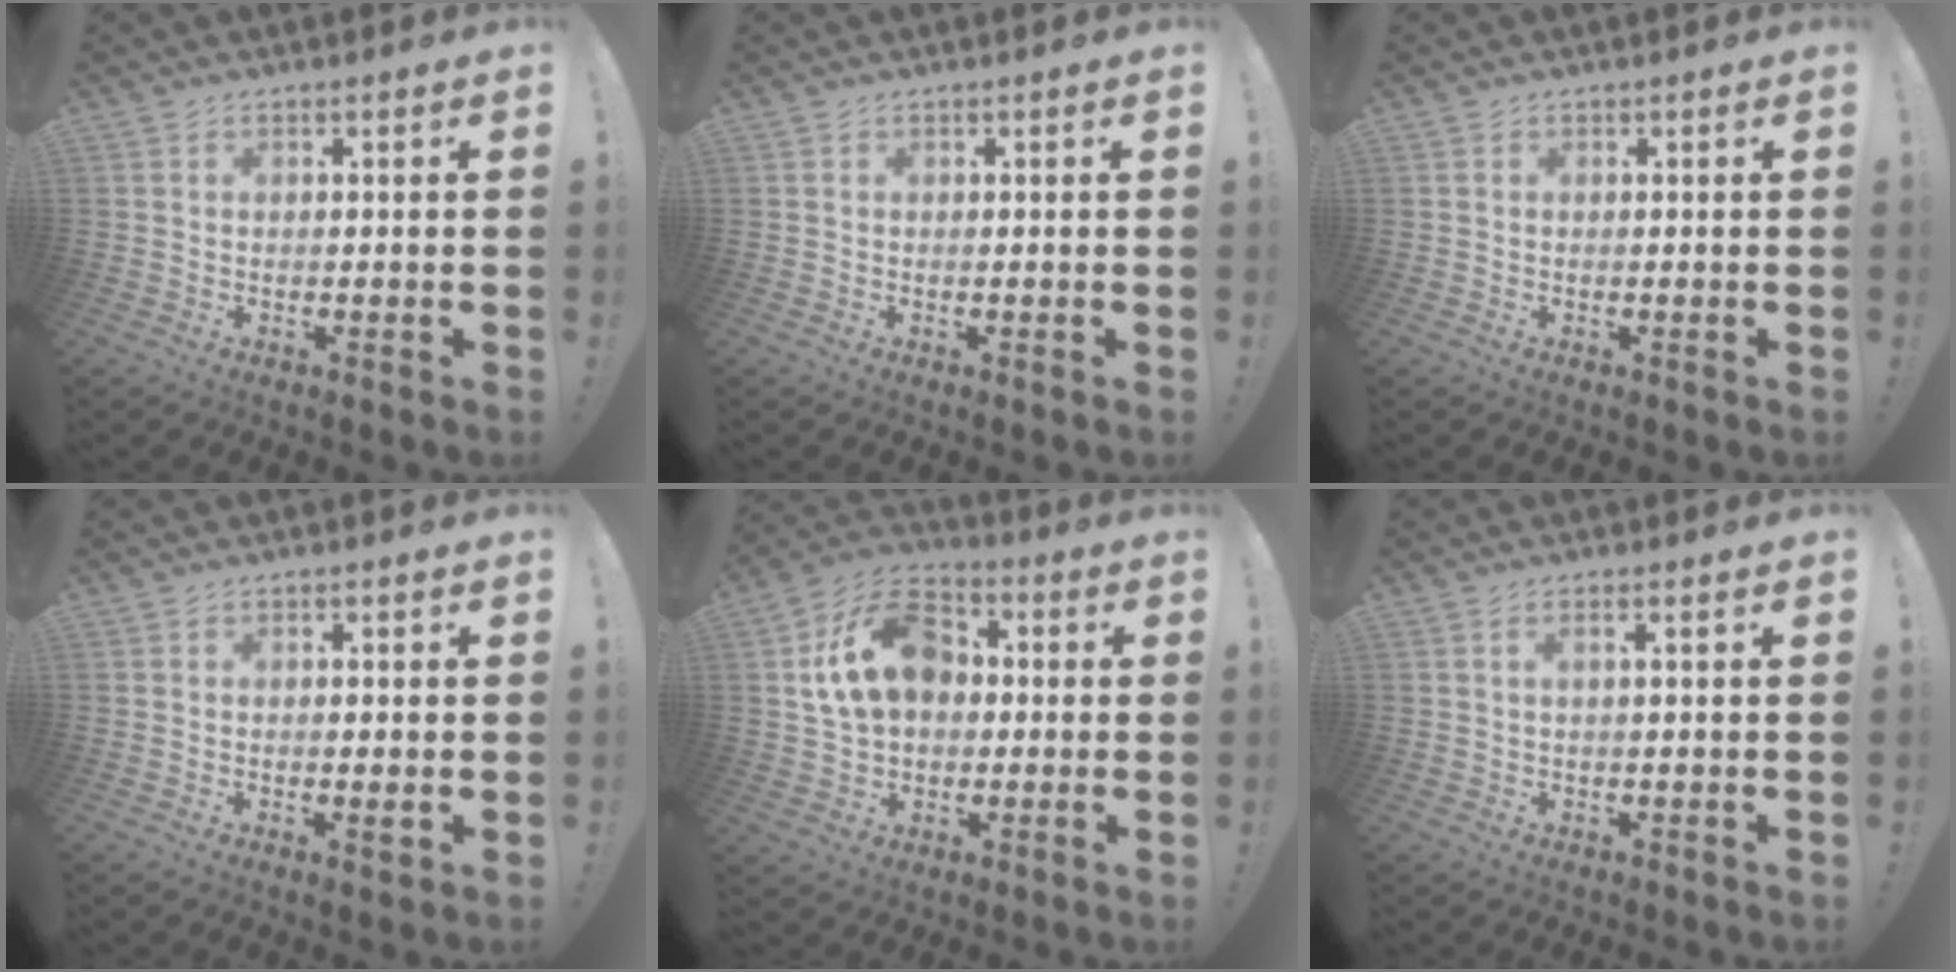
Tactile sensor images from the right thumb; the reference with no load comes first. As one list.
[{"total": 0.0}, {"total": 0.0}, {"total": 2.2, "force": [-0.5, 0.4, 2.1], "torque": [-0.027, 0.001, -0.009]}, {"total": 17.3, "force": [3.7, 12.5, 11.3], "torque": [-0.177, 0.002, 0.073]}, {"total": 1.9, "force": [0.1, -0.1, 1.9], "torque": [-0.034, 0.000, -0.001]}]